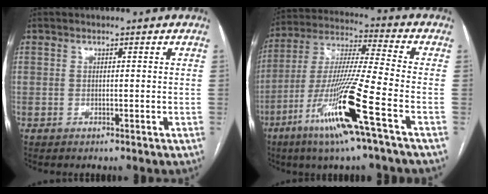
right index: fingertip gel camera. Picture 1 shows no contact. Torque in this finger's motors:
{"motor_torque": [1.68, -0.46, 1.05, 0.21]}